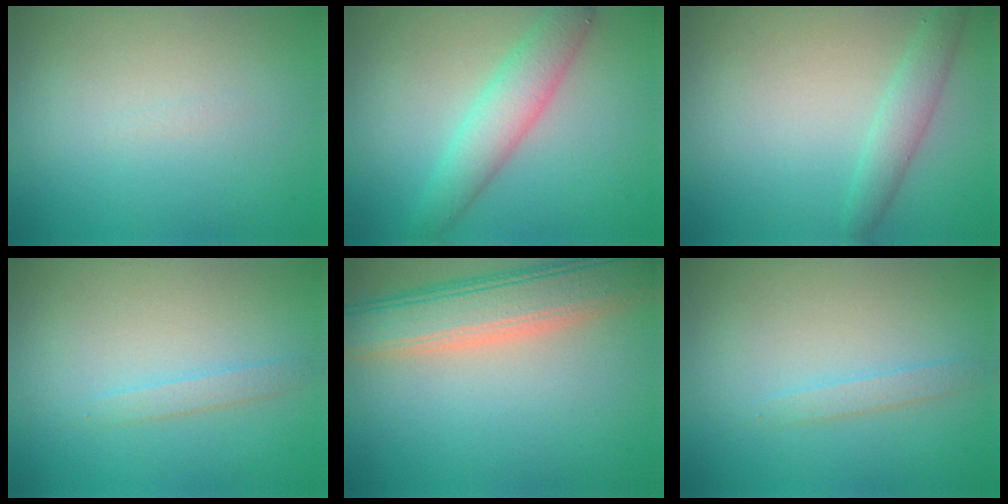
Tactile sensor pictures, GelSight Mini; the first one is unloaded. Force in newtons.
{"total": 3.8, "press": 3.8, "slide": 0.1}
{"total": 2.2, "press": 2.2, "slide": 0.0}
{"total": 1.2, "press": 1.2, "slide": 0.1}
{"total": 6.8, "press": 6.8, "slide": 0.4}
{"total": 1.2, "press": 1.2, "slide": 0.1}